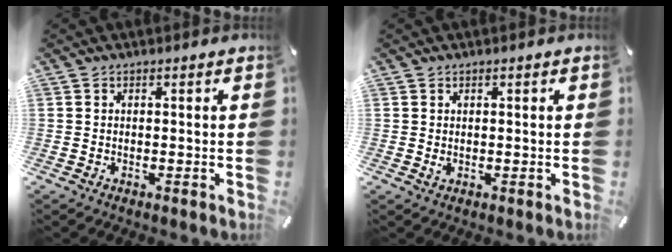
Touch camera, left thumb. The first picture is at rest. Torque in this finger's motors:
{"motor_torque": [0.08, 0.27, 0.03, -0.12, 0.02]}